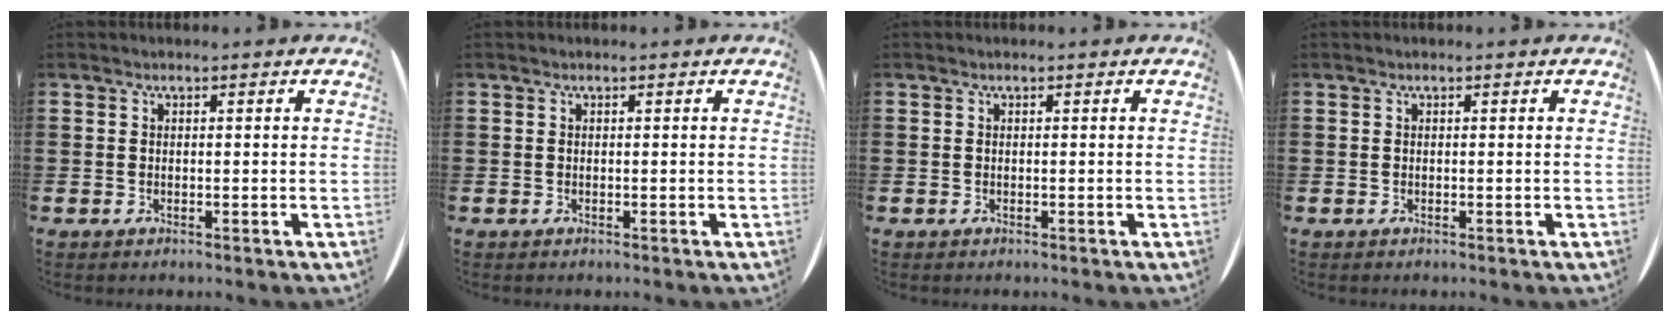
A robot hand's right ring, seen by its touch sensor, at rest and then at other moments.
{"total": 0.0}
{"total": 0.0}
{"total": 0.0}